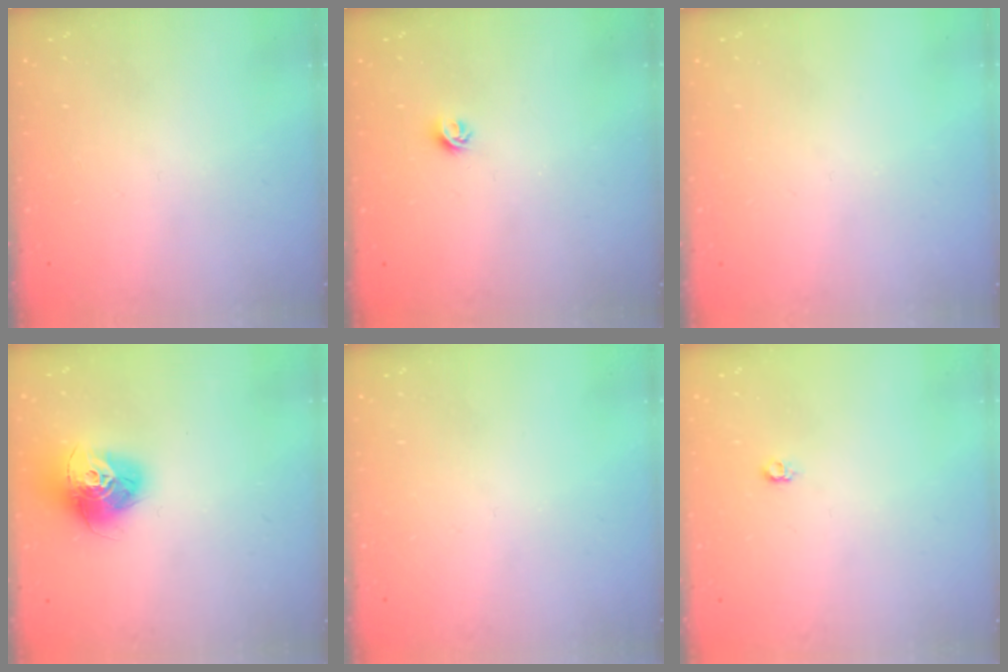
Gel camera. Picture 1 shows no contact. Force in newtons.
{"total": 4.2, "press": 4.1, "slide": 0.7}
{"total": 0.0}
{"total": 14.1, "press": 14.1, "slide": 1.3}
{"total": 0.0}
{"total": 3.7, "press": 3.7, "slide": 0.4}